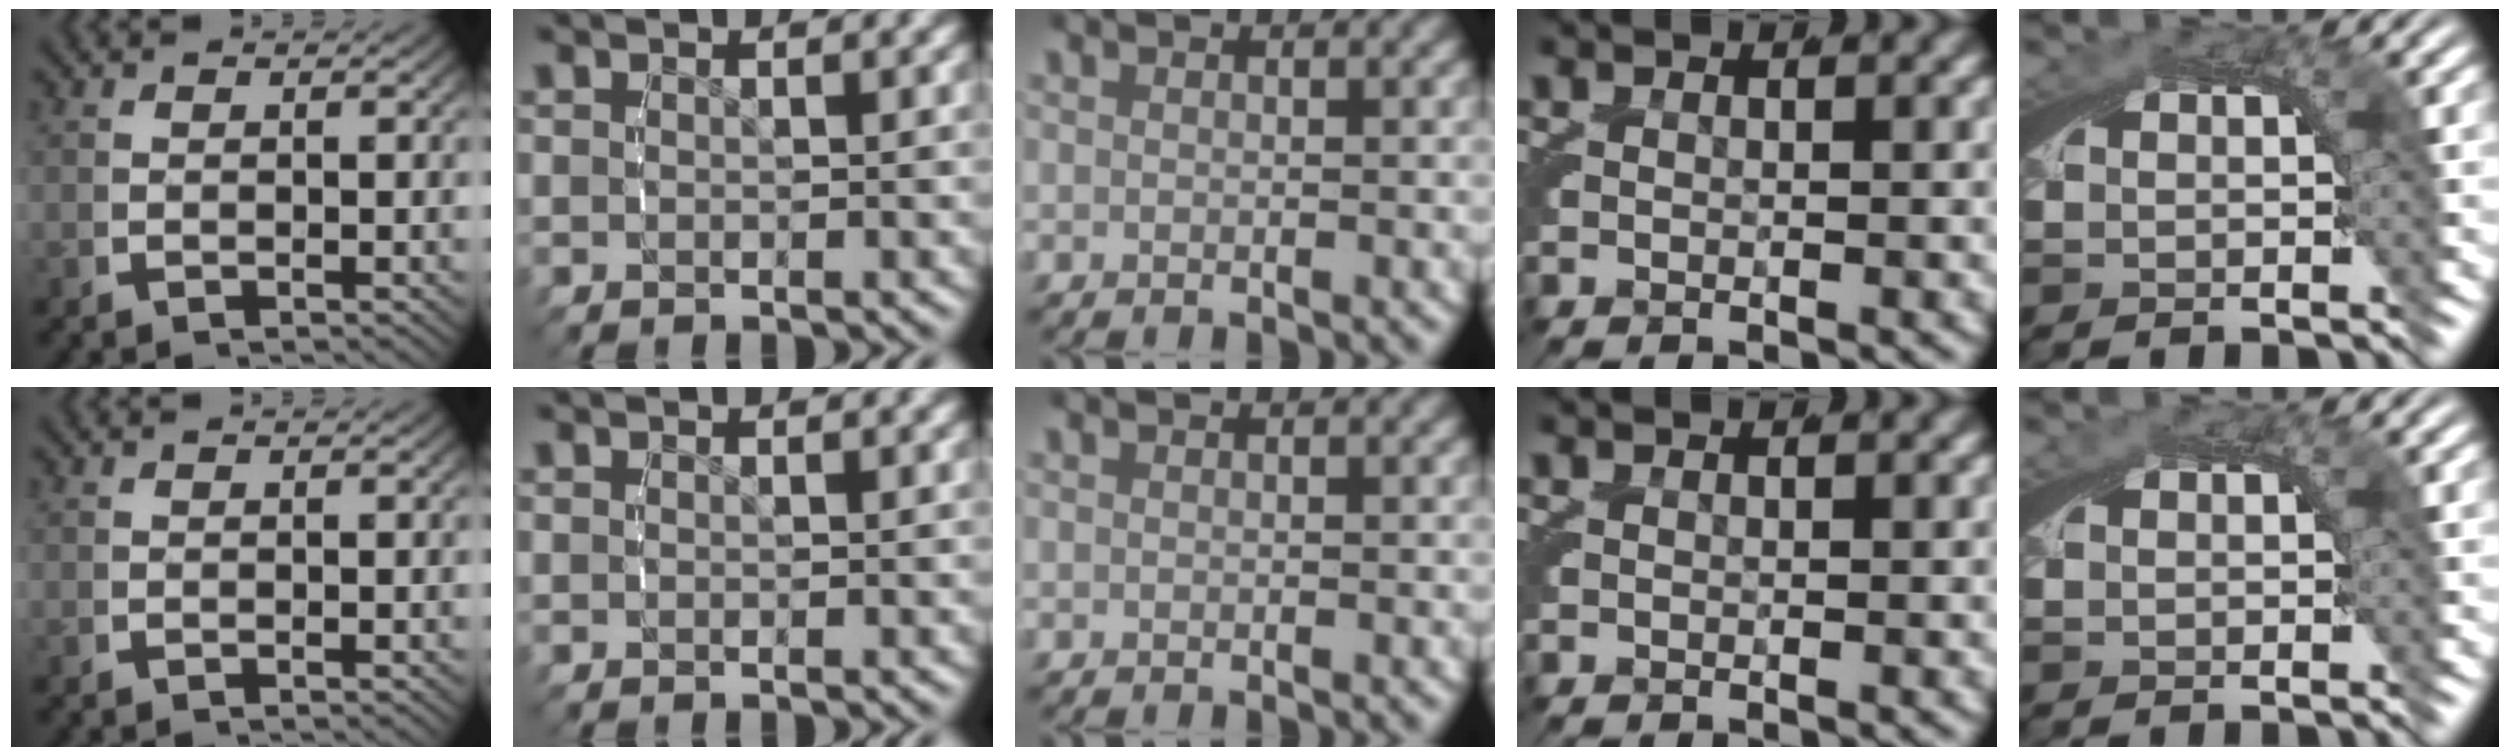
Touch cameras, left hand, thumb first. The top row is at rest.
{"little": {"total": 0.6, "force": [-0.2, -0.2, -0.5], "torque": [0.008, -0.002, -0.003]}}